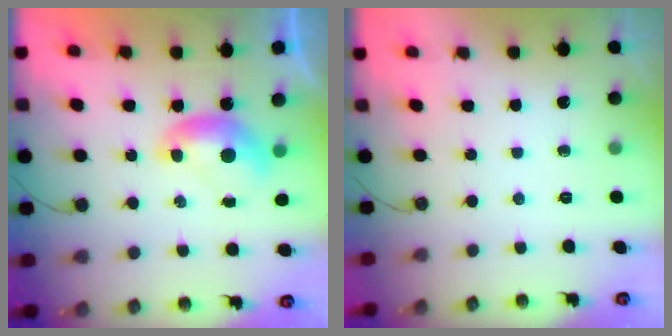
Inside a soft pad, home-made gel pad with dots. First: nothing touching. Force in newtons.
{"total": 0.0}